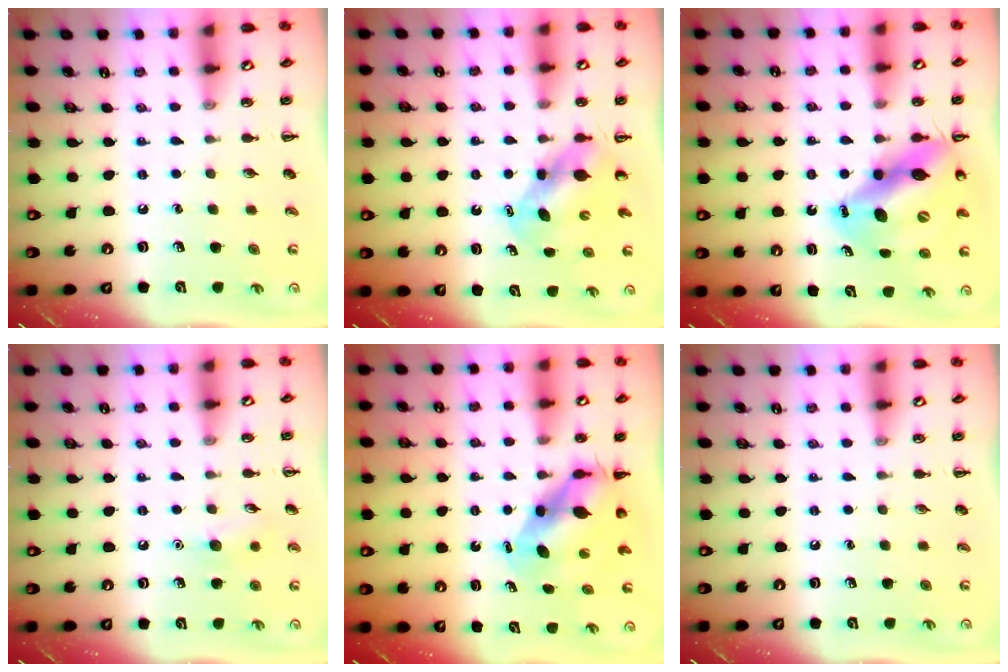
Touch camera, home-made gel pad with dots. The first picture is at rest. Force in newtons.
{"total": 5.4, "press": 5.4, "slide": 0.5}
{"total": 13.2, "press": 12.6, "slide": 3.8}
{"total": 7.0, "press": 6.8, "slide": 1.8}
{"total": 8.4, "press": 8.3, "slide": 1.3}
{"total": 0.0}